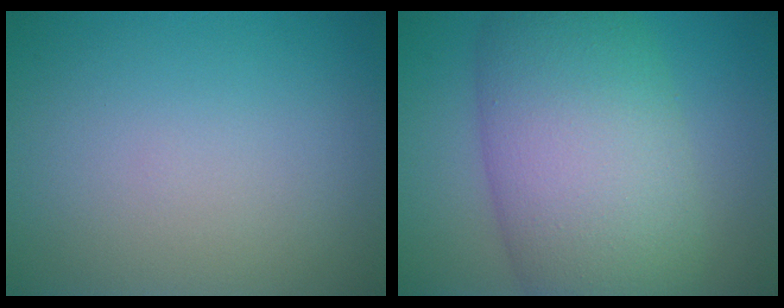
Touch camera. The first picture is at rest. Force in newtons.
{"total": 12.0, "press": 12.0, "slide": 0.3}